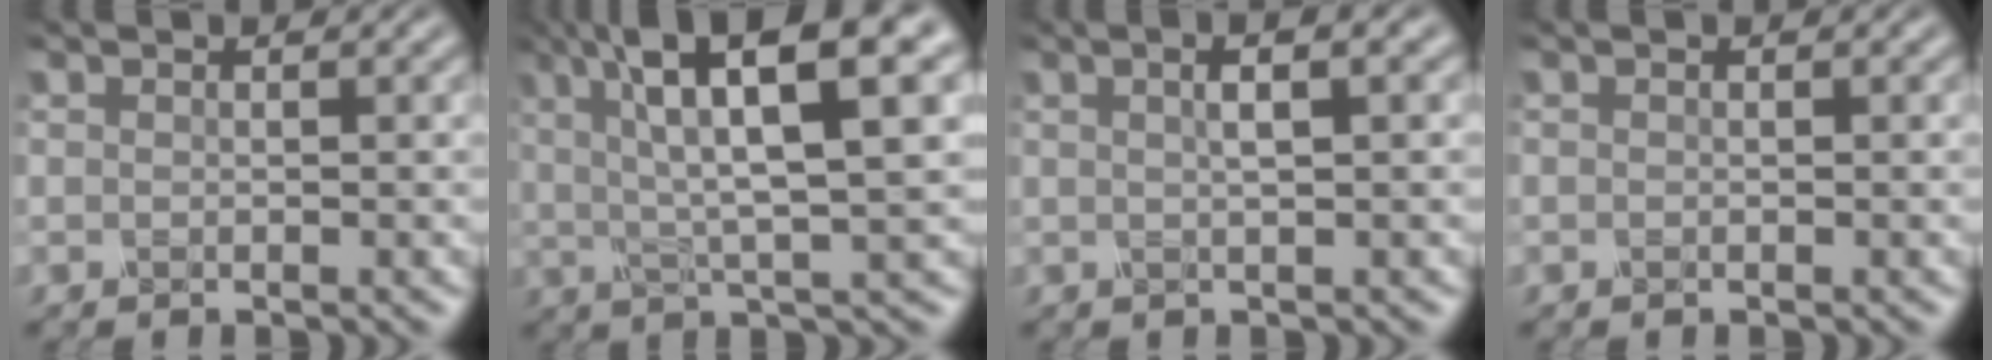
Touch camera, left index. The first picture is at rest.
{"total": 11.6, "force": [4.6, 2.7, 10.3], "torque": [-0.169, 0.021, 0.083]}
{"total": 2.9, "force": [0.8, 0.6, 2.7], "torque": [-0.035, 0.009, 0.012]}
{"total": 0.6, "force": [0.1, 0.2, 0.5], "torque": [-0.001, -0.002, -0.003]}